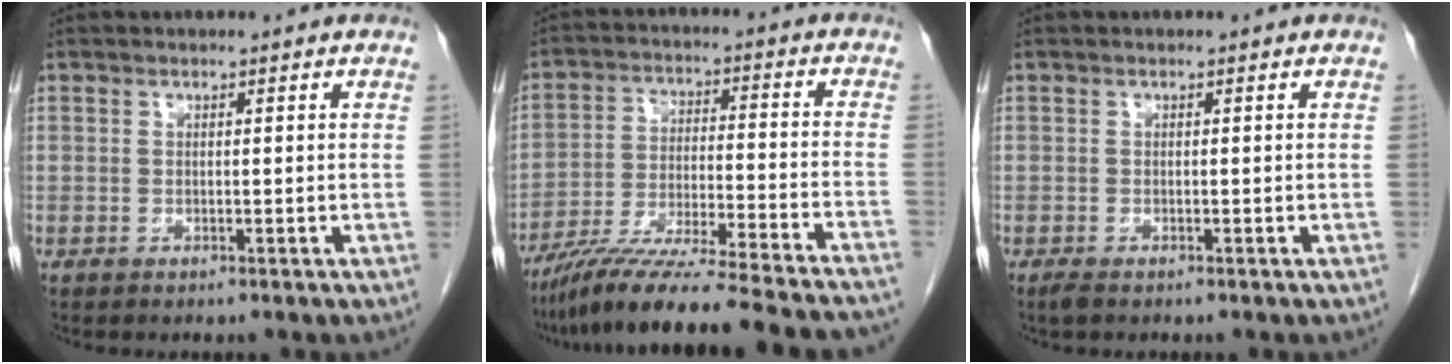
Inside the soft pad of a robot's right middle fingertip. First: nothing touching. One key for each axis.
{"total": 22.7, "fx": -19.9, "fy": -0.5, "fz": 10.9, "tx": -0.156, "ty": -0.047, "tz": -0.309}
{"total": 1.1, "fx": -0.8, "fy": 0.4, "fz": 0.7, "tx": -0.020, "ty": -0.004, "tz": -0.014}